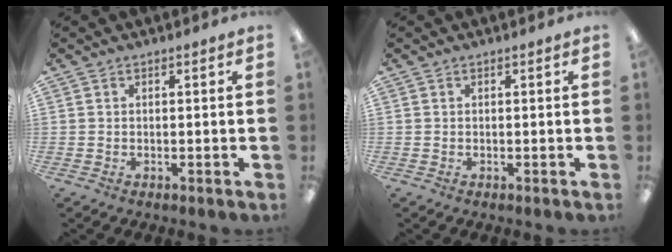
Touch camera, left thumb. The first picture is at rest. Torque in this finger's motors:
{"motor_torque": [0.00, 0.00, 0.00, 0.00, 0.00]}